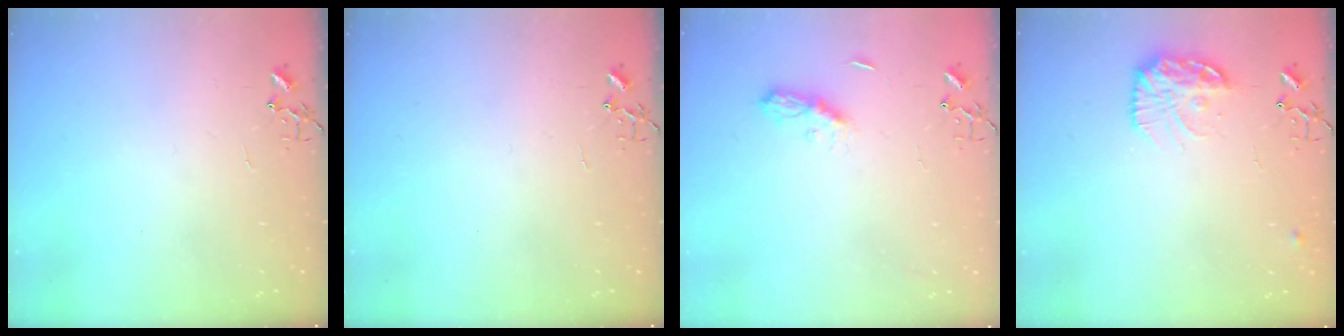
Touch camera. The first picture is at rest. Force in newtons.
{"total": 0.0}
{"total": 6.2, "press": 6.2, "slide": 0.6}
{"total": 14.3, "press": 14.3, "slide": 0.8}